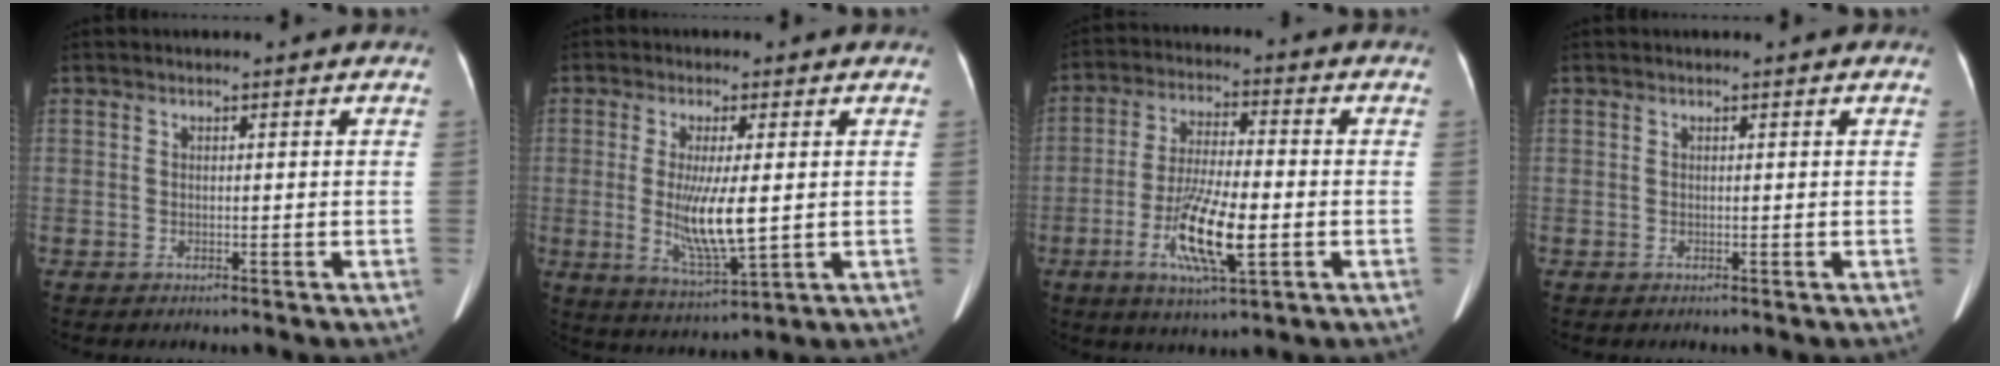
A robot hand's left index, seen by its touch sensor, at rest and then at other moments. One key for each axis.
{"total": 8.7, "fx": -0.4, "fy": 1.5, "fz": 8.6, "tx": -0.168, "ty": -0.025, "tz": -0.006}
{"total": 11.6, "fx": -3.8, "fy": 2.1, "fz": 10.8, "tx": -0.205, "ty": -0.012, "tz": -0.069}
{"total": 0.5, "fx": 0.4, "fy": 0.1, "fz": 0.3, "tx": -0.005, "ty": 0.004, "tz": 0.003}